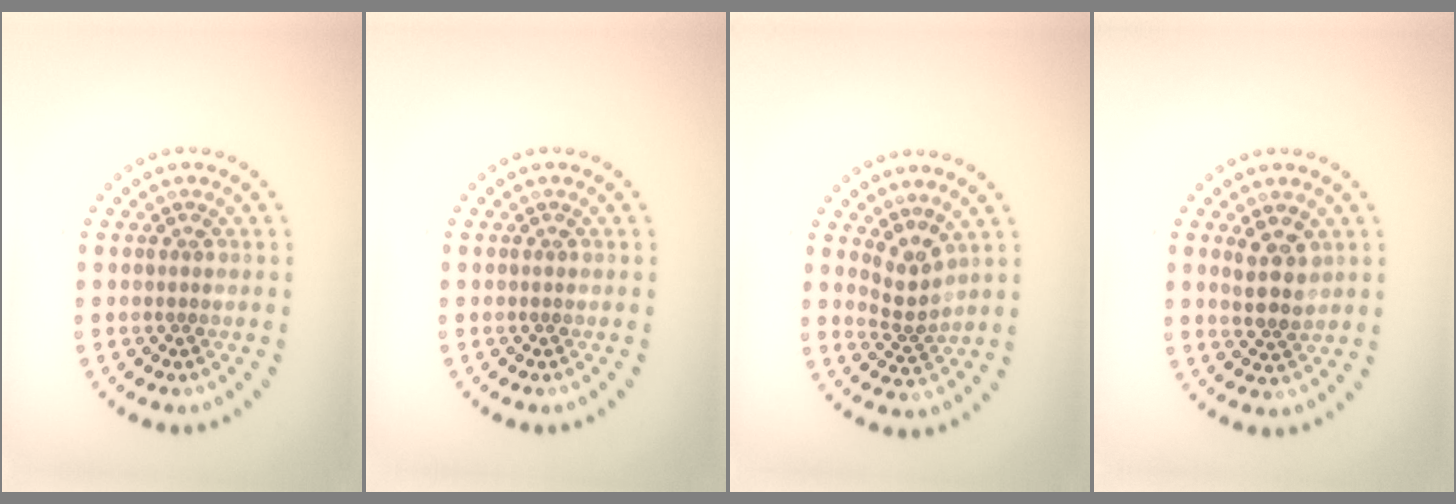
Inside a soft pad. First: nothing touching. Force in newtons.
{"total": 0.0}
{"total": 2.5, "press": 1.7, "slide": 1.8}
{"total": 2.8, "press": 2.7, "slide": 0.8}